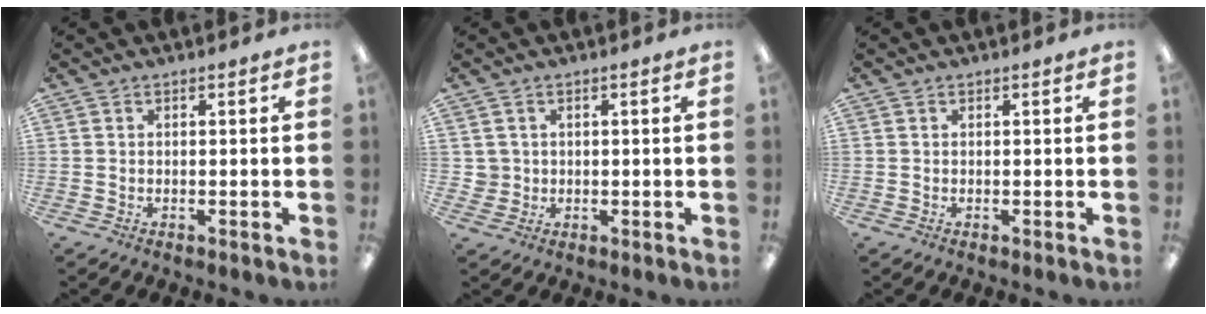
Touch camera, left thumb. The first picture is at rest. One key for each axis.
{"total": 2.7, "fx": 0.9, "fy": 2.5, "fz": 0.1, "tx": -0.012, "ty": 0.006, "tz": 0.015}
{"total": 0.0}